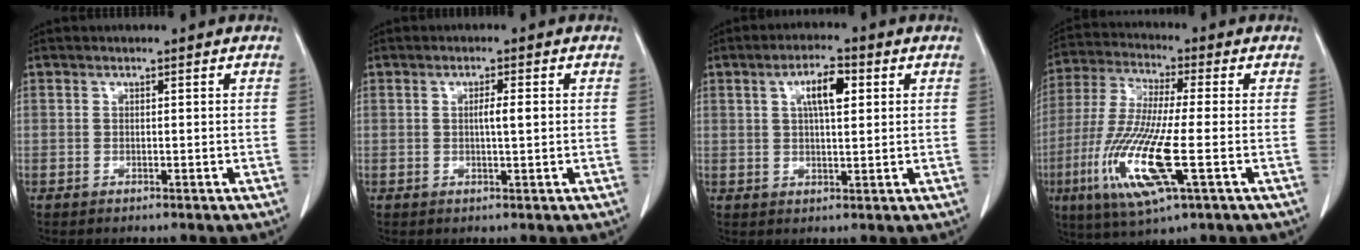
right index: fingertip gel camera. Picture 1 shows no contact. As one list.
[{"total": 2.7, "force": [0.2, 0.5, 2.7], "torque": [-0.050, 0.002, 0.005]}, {"total": 6.1, "force": [1.9, 1.9, 5.5], "torque": [-0.100, 0.008, 0.035]}, {"total": 15.4, "force": [-4.7, 1.9, 14.6], "torque": [-0.314, -0.026, -0.088]}]